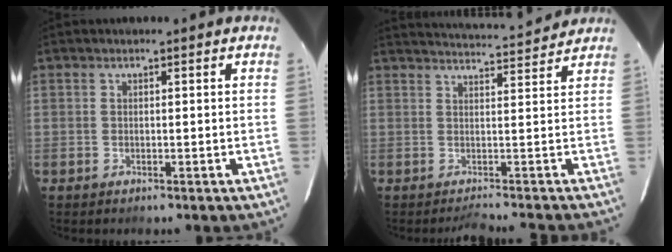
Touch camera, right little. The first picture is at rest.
{"total": 8.8, "force": [6.7, -0.5, 5.6], "torque": [-0.120, 0.041, 0.078]}